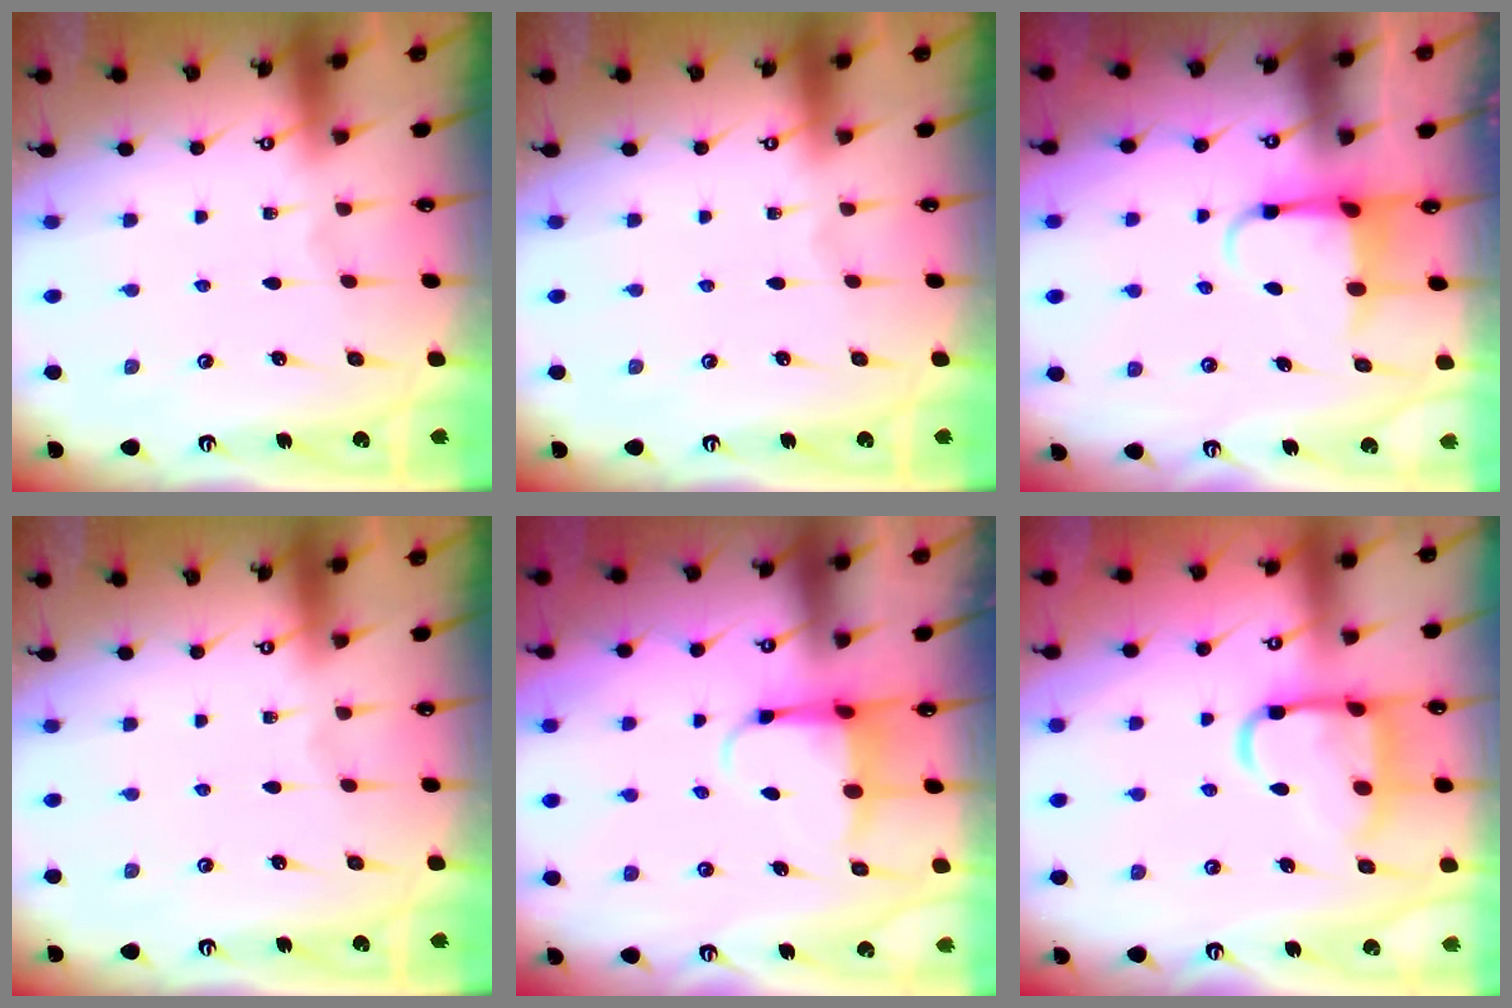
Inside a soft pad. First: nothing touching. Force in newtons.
{"total": 0.0}
{"total": 3.7, "press": 3.6, "slide": 0.7}
{"total": 0.0}
{"total": 4.5, "press": 4.3, "slide": 1.3}
{"total": 13.8, "press": 13.7, "slide": 1.5}